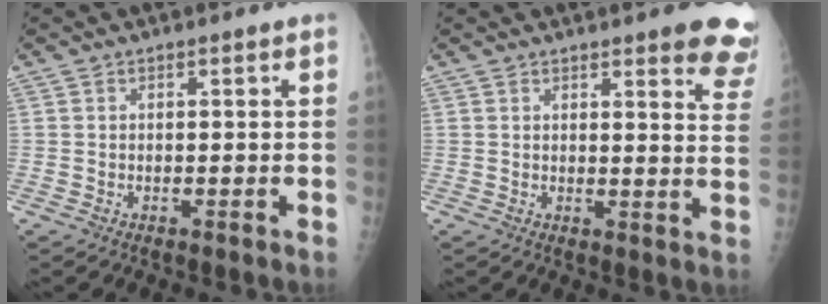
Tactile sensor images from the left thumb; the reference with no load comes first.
{"total": 10.3, "force": [7.3, 2.6, 6.7], "torque": [-0.045, -0.036, 0.066]}